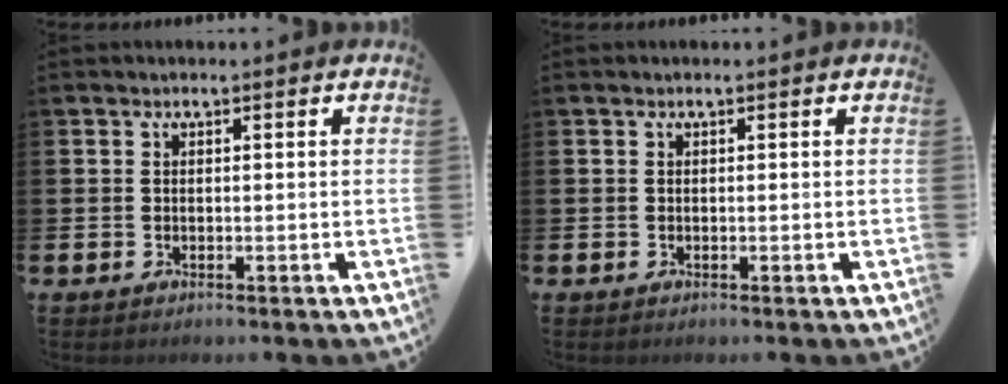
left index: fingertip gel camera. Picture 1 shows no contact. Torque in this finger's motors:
{"motor_torque": [-0.16, 0.13, 0.01, 0.00]}